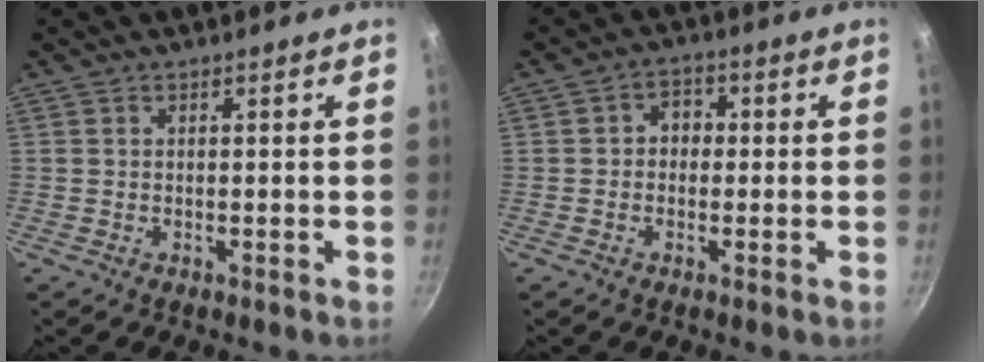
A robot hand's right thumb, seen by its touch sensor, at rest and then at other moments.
{"total": 3.8, "force": [-0.1, 3.2, 2.0], "torque": [-0.008, 0.011, -0.009]}